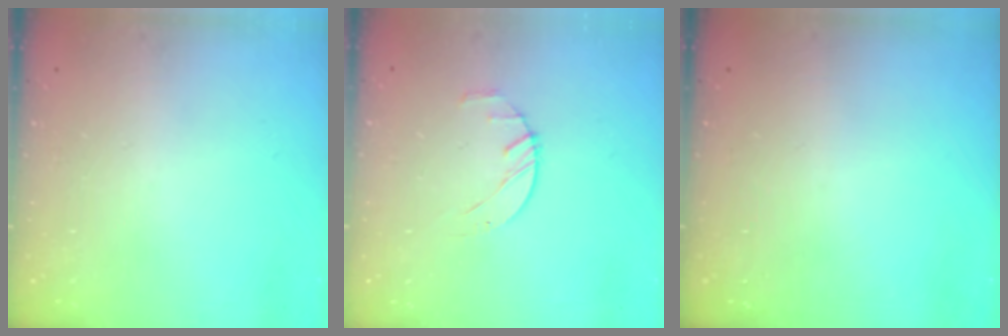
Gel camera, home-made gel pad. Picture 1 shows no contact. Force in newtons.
{"total": 2.5, "press": 2.5, "slide": 0.4}
{"total": 0.0}